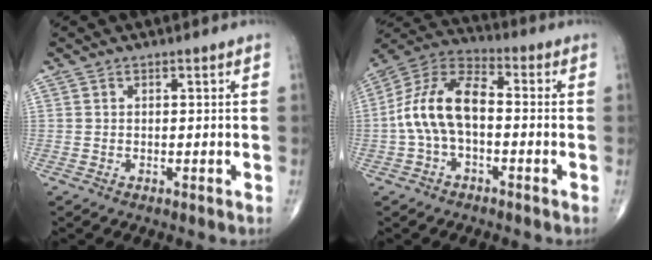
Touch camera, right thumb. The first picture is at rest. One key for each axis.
{"total": 12.6, "fx": -1.2, "fy": 6.8, "fz": 10.5, "tx": -0.209, "ty": 0.040, "tz": -0.033}